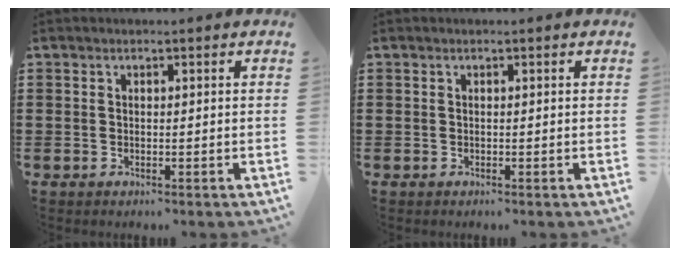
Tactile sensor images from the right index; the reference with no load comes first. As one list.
[{"total": 0.0}]